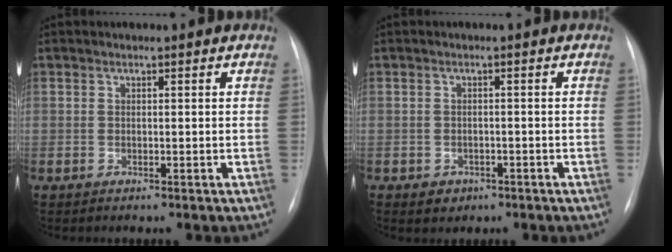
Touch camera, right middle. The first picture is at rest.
{"total": 2.2, "force": [-1.1, 1.9, 0.5], "torque": [-0.005, 0.006, -0.008]}